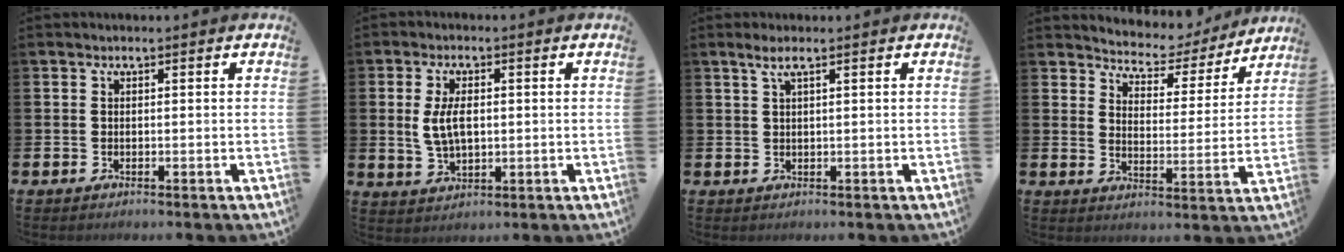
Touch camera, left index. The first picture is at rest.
{"total": 4.9, "force": [0.8, 2.7, 4.0], "torque": [-0.067, 0.004, 0.009]}
{"total": 1.8, "force": [1.0, 0.1, 1.5], "torque": [-0.030, 0.004, 0.017]}
{"total": 5.8, "force": [5.4, 1.9, 0.4], "torque": [-0.030, -0.048, 0.090]}